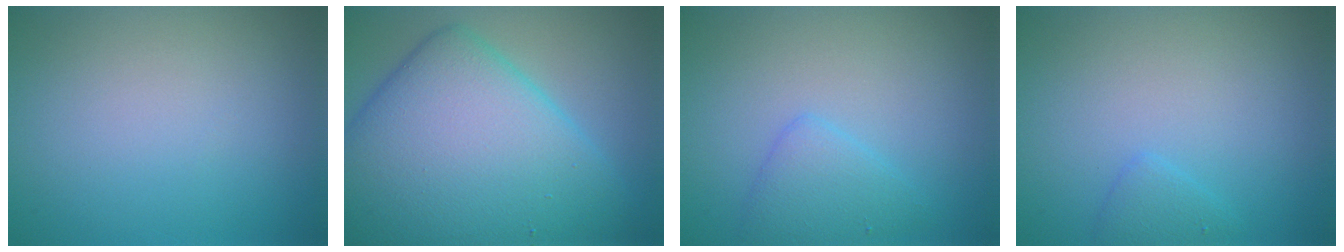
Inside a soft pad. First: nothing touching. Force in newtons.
{"total": 14.1, "press": 14.1, "slide": 0.2}
{"total": 2.5, "press": 2.5, "slide": 0.1}
{"total": 1.2, "press": 1.2, "slide": 0.0}